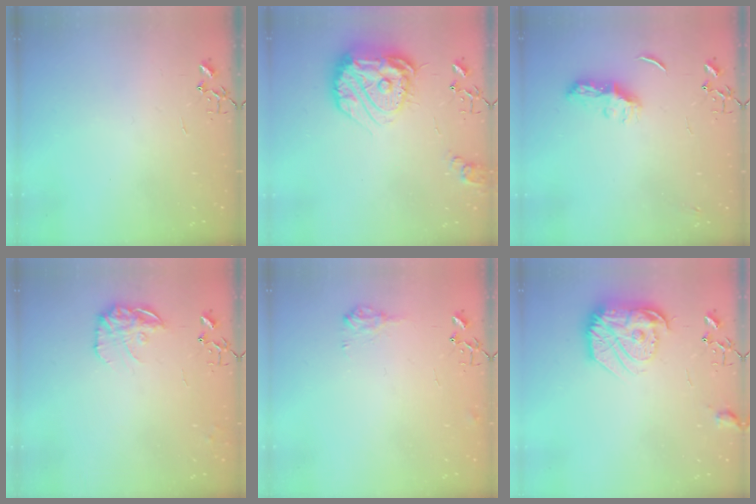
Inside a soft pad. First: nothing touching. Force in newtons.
{"total": 19.8, "press": 19.7, "slide": 2.0}
{"total": 8.1, "press": 8.1, "slide": 0.6}
{"total": 12.9, "press": 12.8, "slide": 0.6}
{"total": 7.7, "press": 7.7, "slide": 0.1}
{"total": 17.9, "press": 17.9, "slide": 1.2}